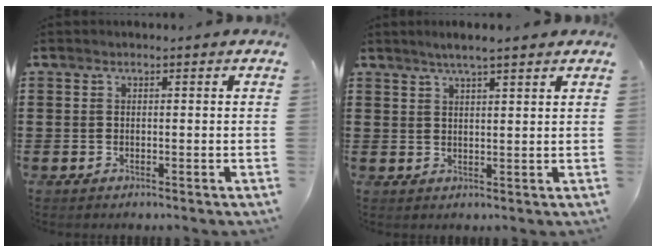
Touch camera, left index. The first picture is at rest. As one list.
[{"total": 3.3, "force": [2.6, 0.1, 2.0], "torque": [-0.043, 0.001, 0.046]}]